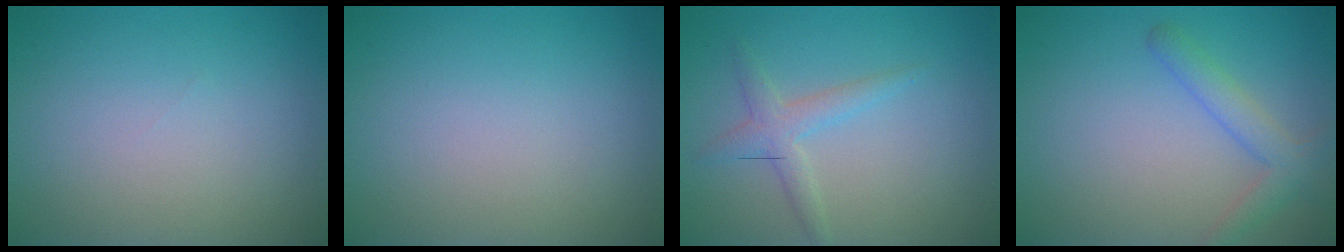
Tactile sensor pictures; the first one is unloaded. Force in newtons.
{"total": 0.0}
{"total": 2.1, "press": 2.1, "slide": 0.1}
{"total": 2.3, "press": 2.3, "slide": 0.2}